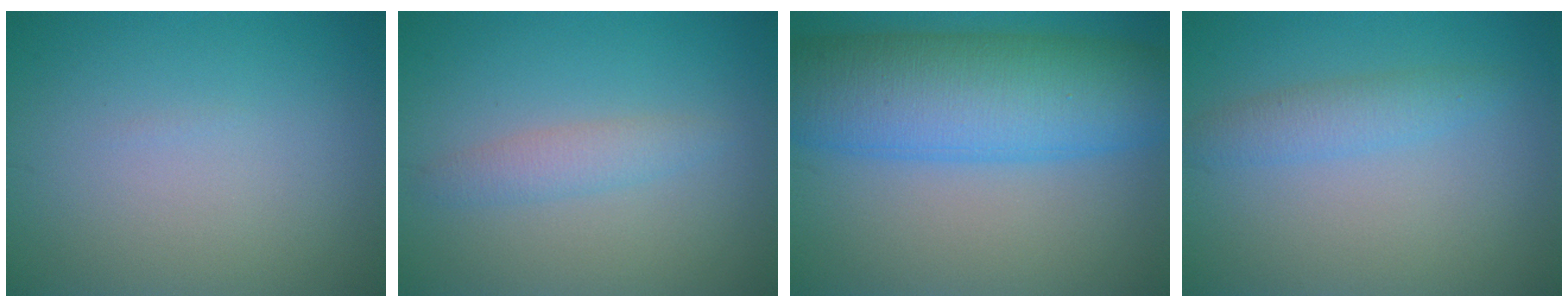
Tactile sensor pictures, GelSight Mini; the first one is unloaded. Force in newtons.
{"total": 2.0, "press": 2.0, "slide": 0.0}
{"total": 11.6, "press": 11.6, "slide": 0.1}
{"total": 2.3, "press": 2.3, "slide": 0.1}